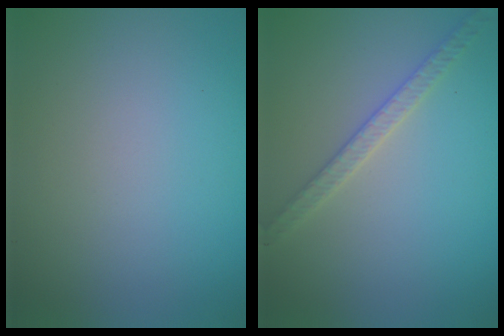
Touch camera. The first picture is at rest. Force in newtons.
{"total": 2.5, "press": 2.4, "slide": 0.4}